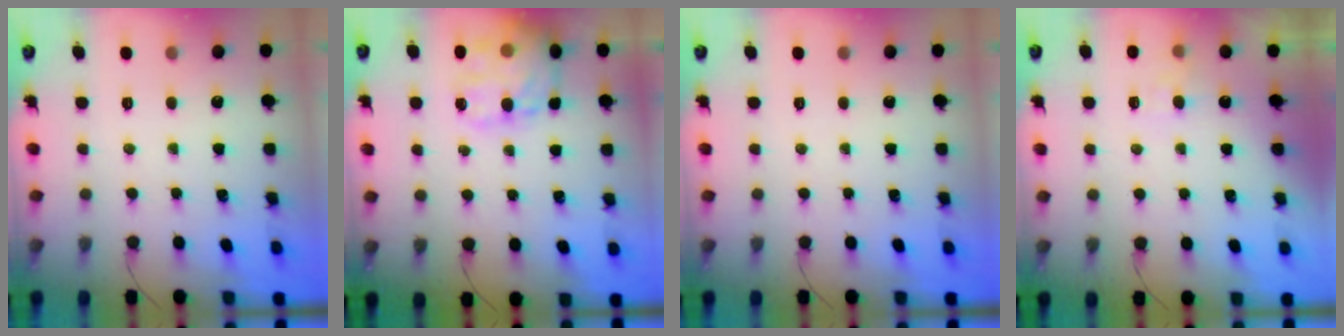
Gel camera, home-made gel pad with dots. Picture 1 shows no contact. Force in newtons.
{"total": 17.6, "press": 17.5, "slide": 2.4}
{"total": 0.0}
{"total": 2.5, "press": 2.1, "slide": 1.5}